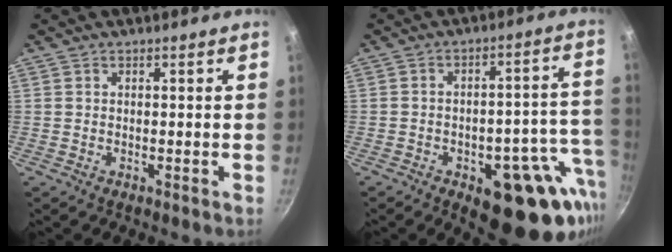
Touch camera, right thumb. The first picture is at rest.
{"total": 19.5, "force": [-7.4, 9.4, 15.4], "torque": [-0.127, 0.025, -0.089]}